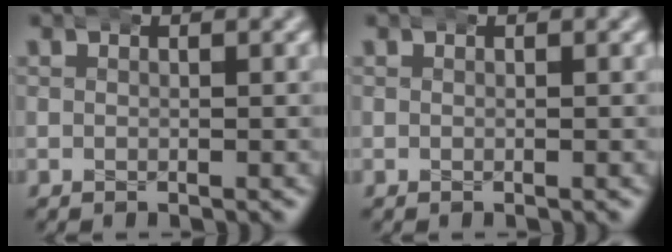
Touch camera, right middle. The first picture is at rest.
{"total": 0.0}